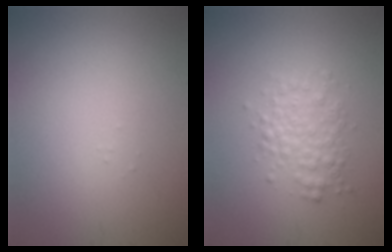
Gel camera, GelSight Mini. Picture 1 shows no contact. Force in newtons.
{"total": 2.7, "press": 2.7, "slide": 0.0}